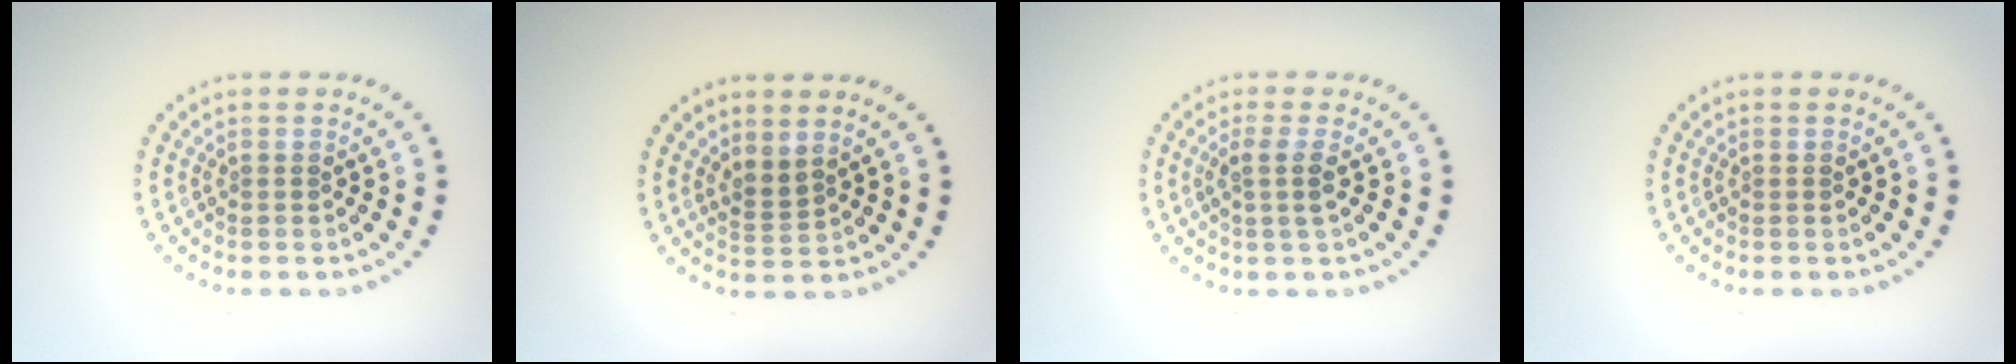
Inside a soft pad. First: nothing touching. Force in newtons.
{"total": 1.7, "press": 1.2, "slide": 1.2}
{"total": 1.8, "press": 1.5, "slide": 1.1}
{"total": 0.0}